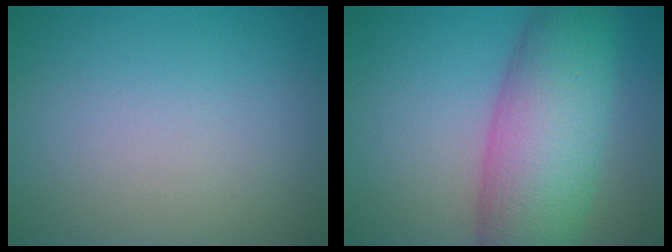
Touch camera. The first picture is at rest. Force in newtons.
{"total": 10.9, "press": 10.9, "slide": 0.4}